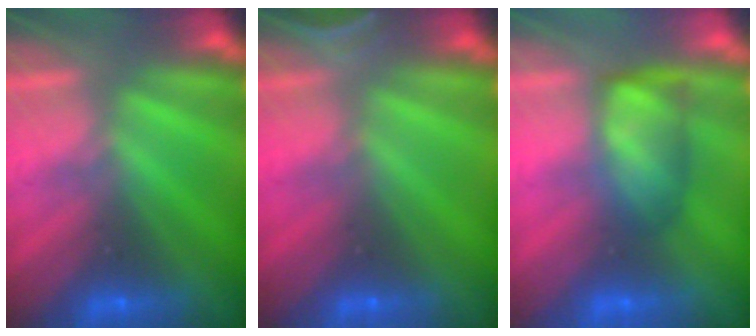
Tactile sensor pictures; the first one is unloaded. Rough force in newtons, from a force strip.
{"total": 2.5}
{"total": 4.5}